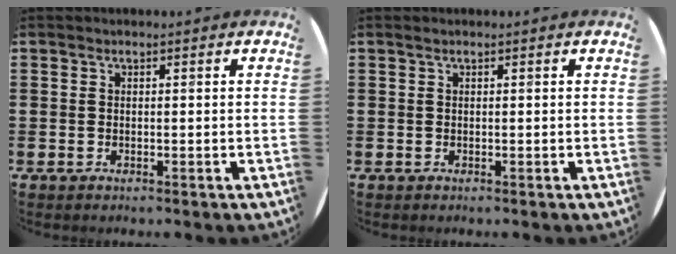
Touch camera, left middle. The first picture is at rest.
{"total": 0.0}